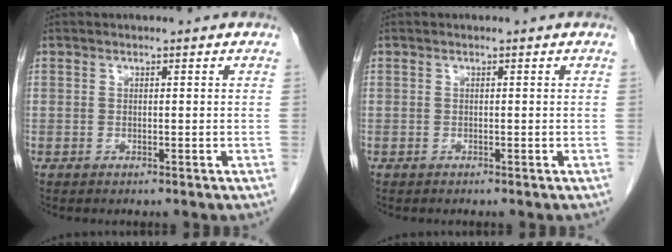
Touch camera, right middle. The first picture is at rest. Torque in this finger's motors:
{"motor_torque": [-0.08, 0.20, 0.00, 0.01]}